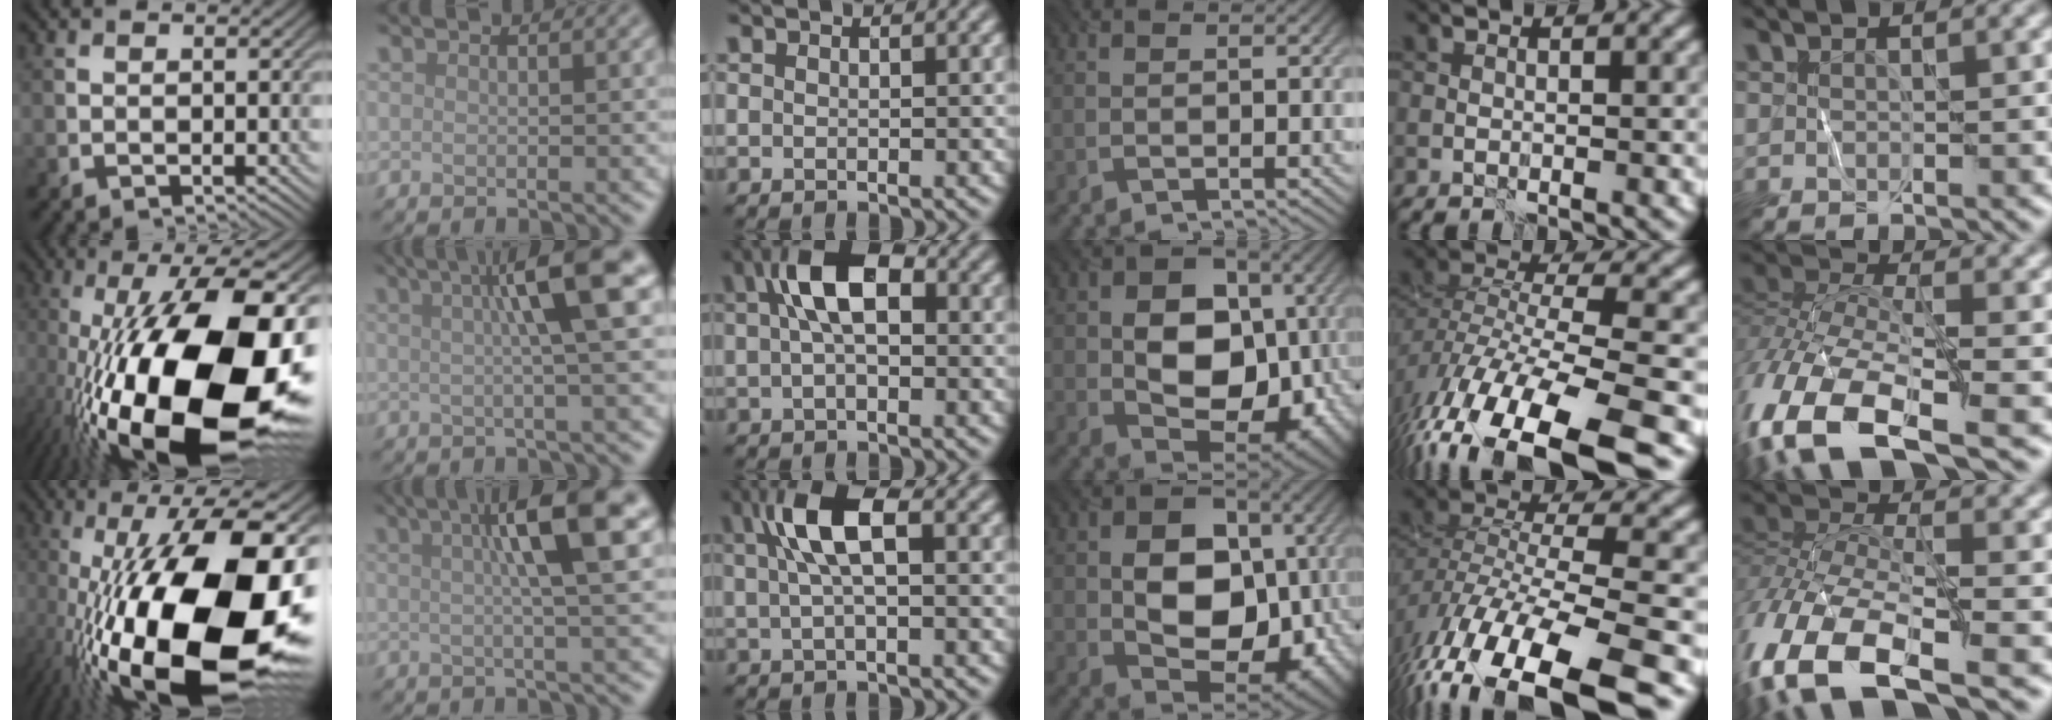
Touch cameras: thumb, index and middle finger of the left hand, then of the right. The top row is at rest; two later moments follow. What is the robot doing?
{"motion": "wrap", "object": "ribbon"}